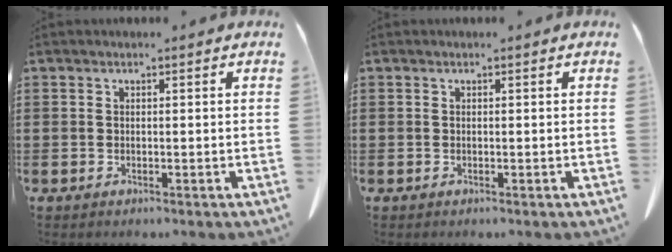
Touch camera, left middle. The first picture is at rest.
{"total": 0.0}